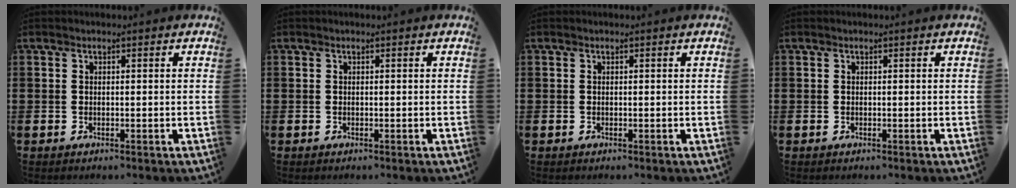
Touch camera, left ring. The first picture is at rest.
{"total": 0.0}
{"total": 0.0}
{"total": 0.0}